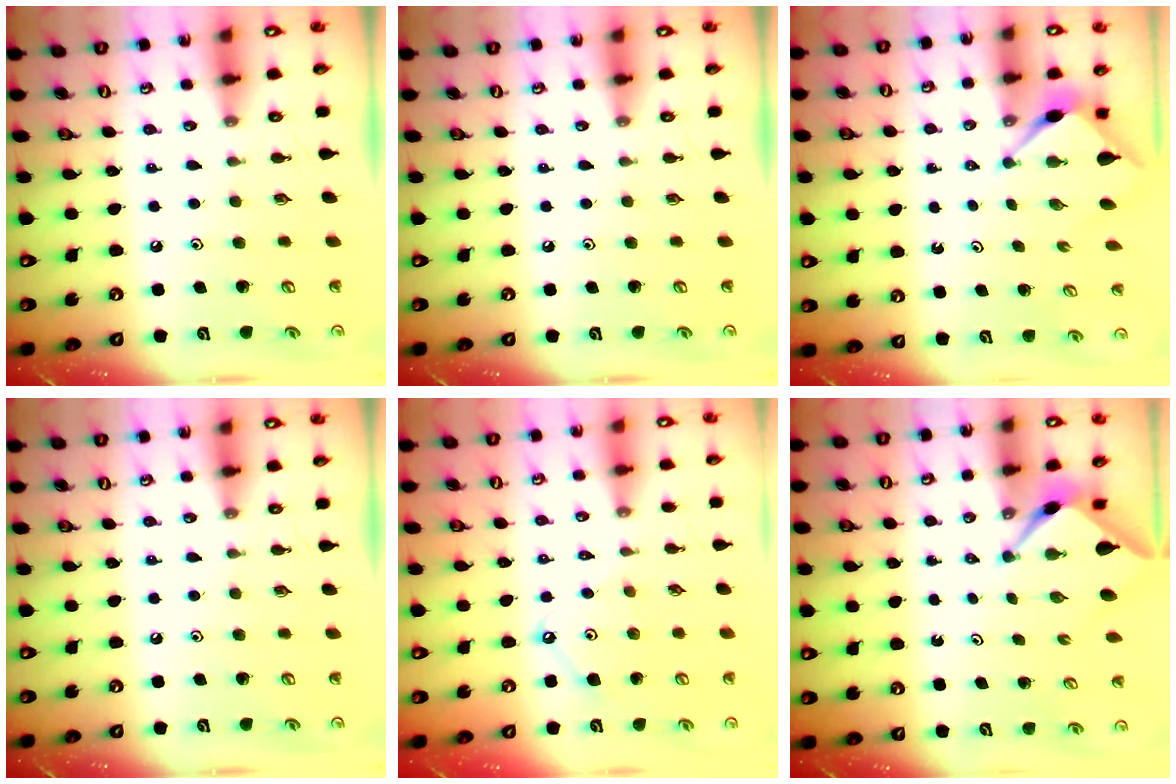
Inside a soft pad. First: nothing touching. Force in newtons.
{"total": 0.0}
{"total": 2.9, "press": 2.8, "slide": 0.3}
{"total": 0.0}
{"total": 4.6, "press": 4.5, "slide": 0.6}
{"total": 2.7, "press": 2.7, "slide": 0.3}